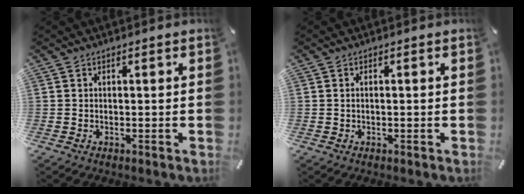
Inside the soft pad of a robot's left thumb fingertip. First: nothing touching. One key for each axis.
{"total": 0.8, "fx": -0.1, "fy": 0.3, "fz": 0.7, "tx": -0.015, "ty": 0.000, "tz": -0.002}